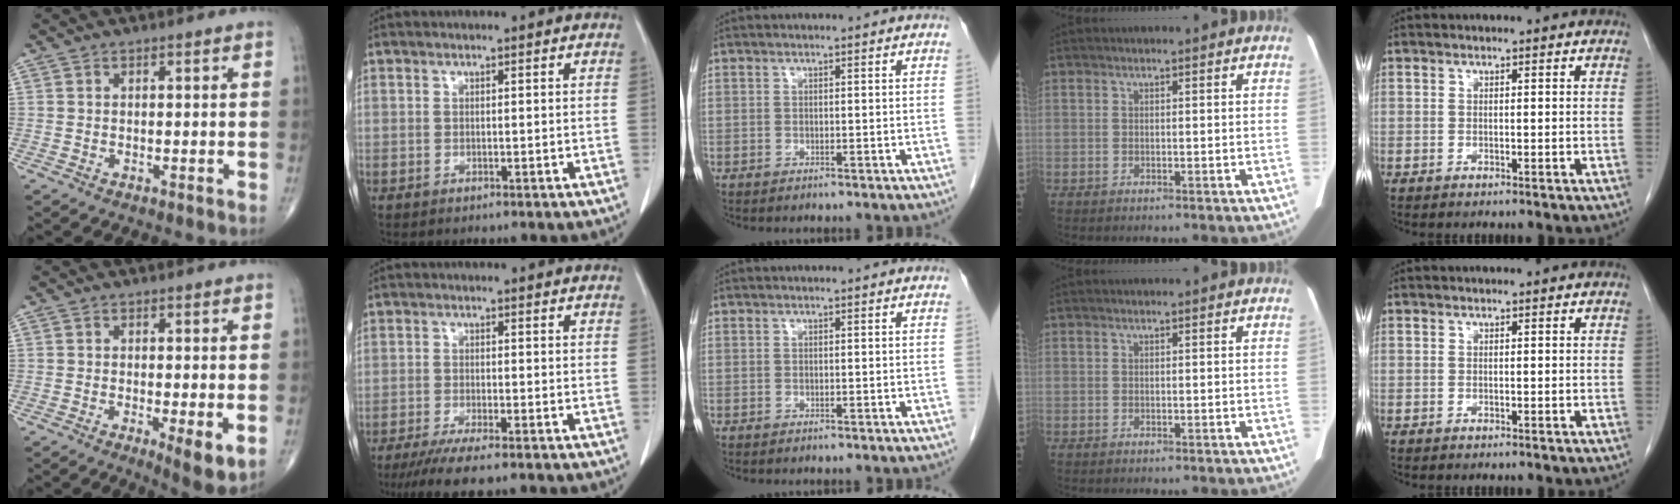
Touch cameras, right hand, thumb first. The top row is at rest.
{"thumb": {"total": 5.6, "force": [-1.0, 1.6, 5.2], "torque": [-0.080, -0.018, -0.015]}, "index": {"total": 6.8, "force": [-5.3, 0.3, 4.3], "torque": [-0.068, -0.017, -0.085]}}